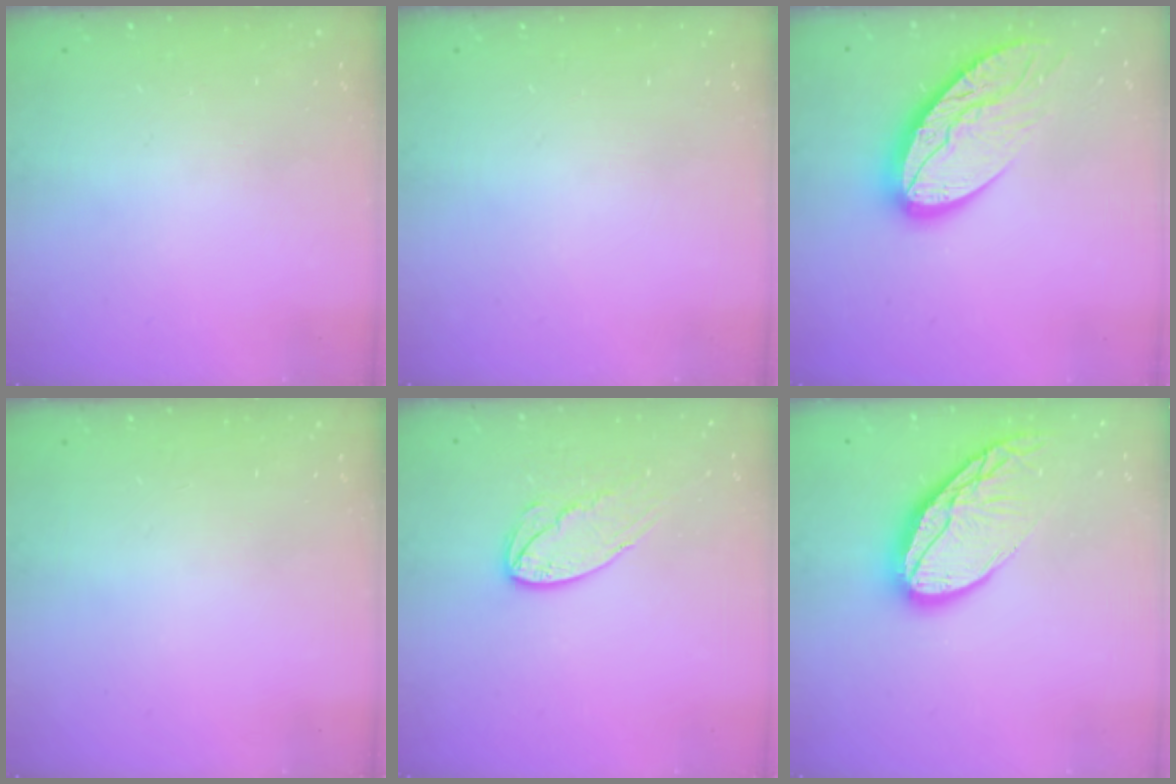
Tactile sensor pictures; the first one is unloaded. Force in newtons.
{"total": 0.0}
{"total": 16.6, "press": 16.6, "slide": 1.2}
{"total": 0.0}
{"total": 10.4, "press": 10.4, "slide": 0.8}
{"total": 15.0, "press": 14.9, "slide": 1.4}